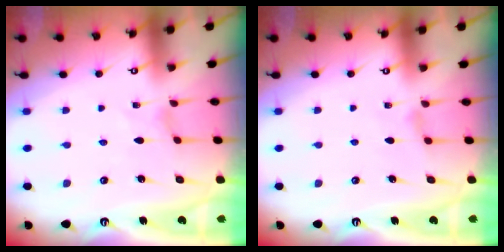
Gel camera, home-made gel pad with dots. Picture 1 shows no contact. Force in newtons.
{"total": 1.4, "press": 1.4, "slide": 0.4}